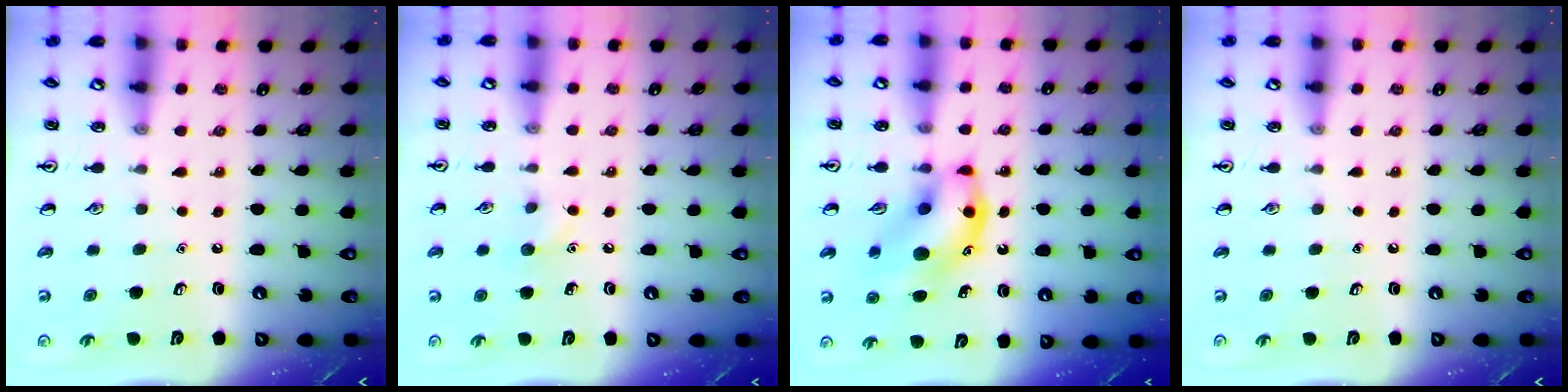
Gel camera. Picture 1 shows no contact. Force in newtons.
{"total": 5.8, "press": 5.5, "slide": 1.8}
{"total": 13.1, "press": 12.8, "slide": 2.7}
{"total": 0.0}